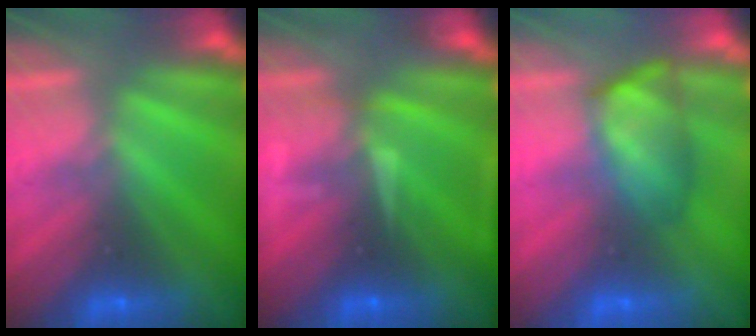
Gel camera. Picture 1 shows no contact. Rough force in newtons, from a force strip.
{"total": 7.8}
{"total": 4.6}